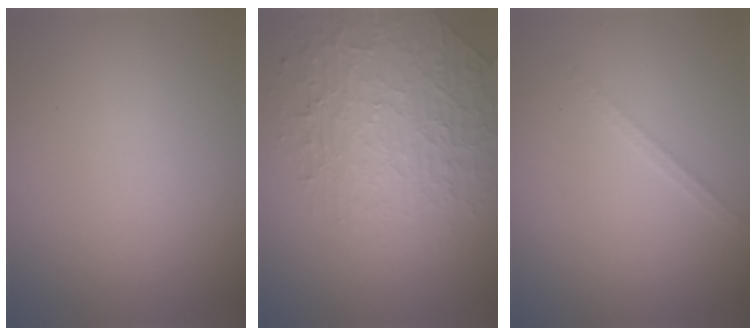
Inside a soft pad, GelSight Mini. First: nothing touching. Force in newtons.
{"total": 3.7, "press": 3.5, "slide": 1.1}
{"total": 1.1, "press": 1.1, "slide": 0.2}